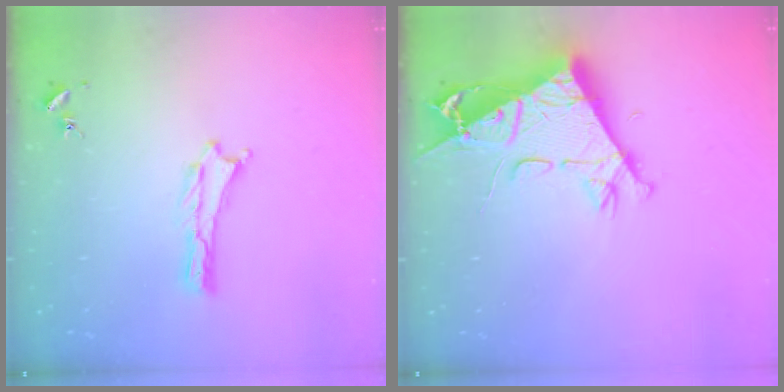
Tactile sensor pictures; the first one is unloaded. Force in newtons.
{"total": 10.1, "press": 10.0, "slide": 1.3}